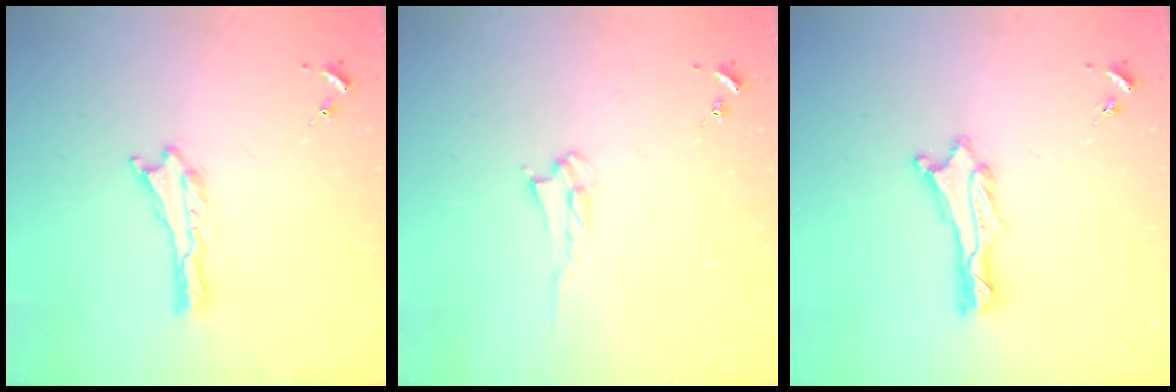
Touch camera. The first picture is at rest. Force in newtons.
{"total": 2.0, "press": 1.9, "slide": 0.3}
{"total": 0.9, "press": 0.8, "slide": 0.1}